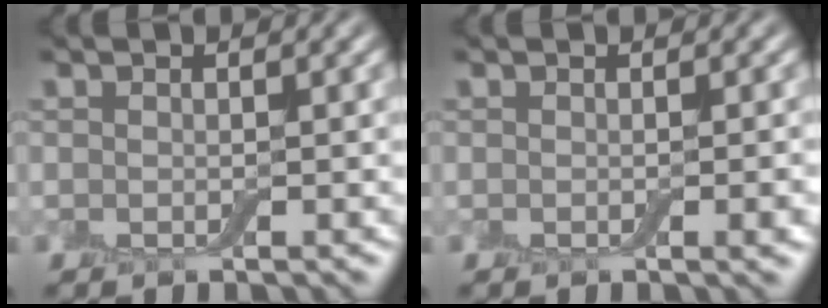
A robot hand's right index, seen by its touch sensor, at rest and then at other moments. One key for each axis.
{"total": 1.6, "fx": -0.3, "fy": 0.4, "fz": 1.5, "tx": -0.016, "ty": -0.002, "tz": -0.003}